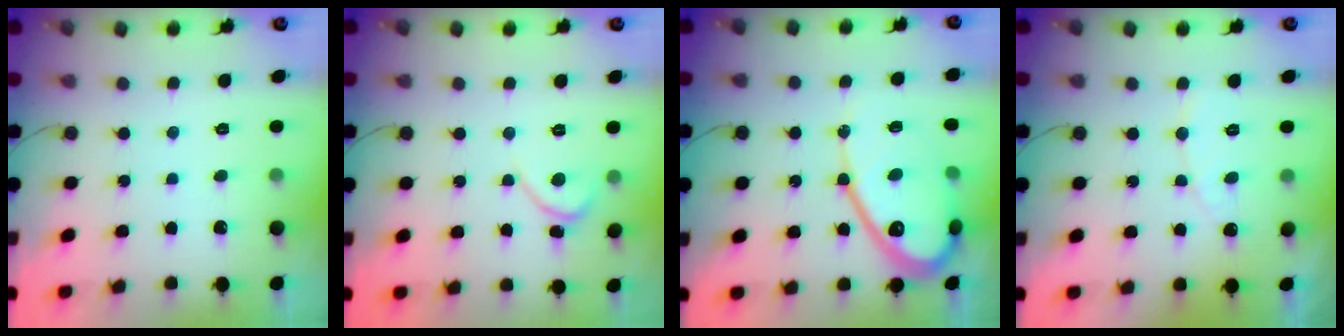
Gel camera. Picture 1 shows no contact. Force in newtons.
{"total": 2.3, "press": 2.3, "slide": 0.1}
{"total": 15.4, "press": 15.4, "slide": 1.3}
{"total": 5.4, "press": 5.3, "slide": 0.4}